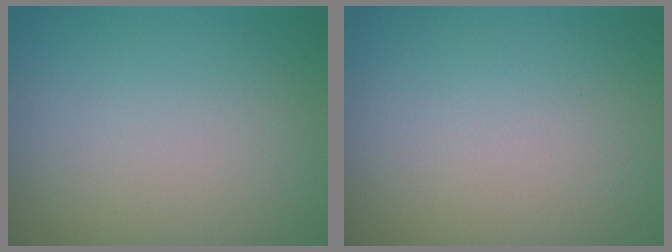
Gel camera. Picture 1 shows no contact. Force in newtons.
{"total": 0.0}